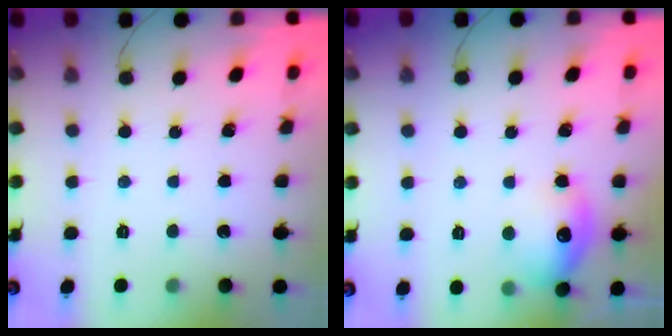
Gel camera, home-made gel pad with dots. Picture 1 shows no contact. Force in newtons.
{"total": 12.5, "press": 12.5, "slide": 0.9}